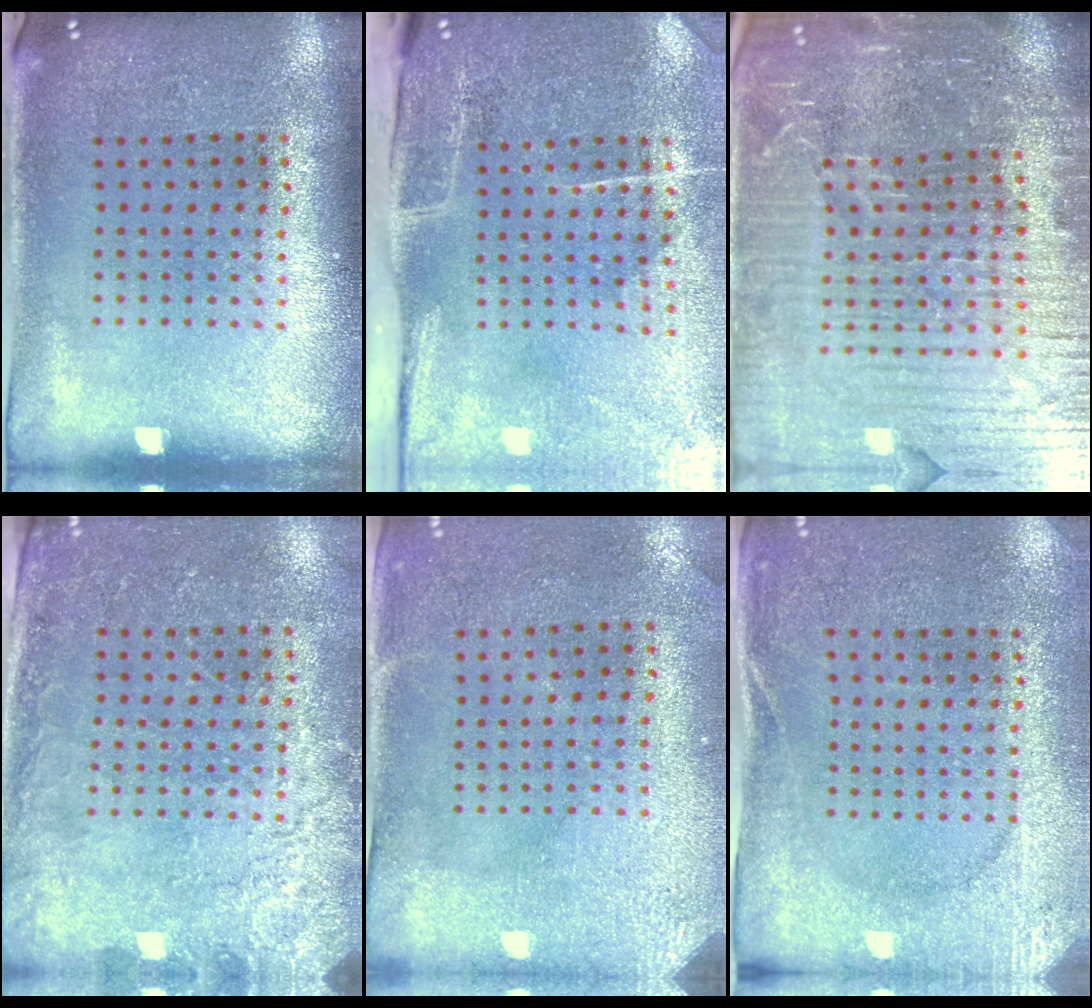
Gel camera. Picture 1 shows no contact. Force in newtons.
{"total": 4.8, "press": 3.8, "slide": 2.9}
{"total": 6.7, "press": 5.8, "slide": 3.3}
{"total": 2.6, "press": 2.4, "slide": 1.1}
{"total": 3.1, "press": 2.4, "slide": 2.0}
{"total": 2.6, "press": 2.4, "slide": 0.9}